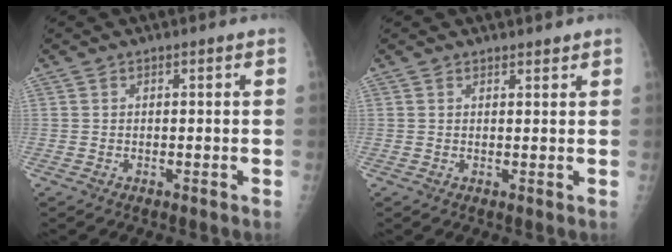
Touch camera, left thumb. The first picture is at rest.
{"total": 1.4, "force": [1.2, 0.5, 0.4], "torque": [0.000, -0.009, 0.016]}